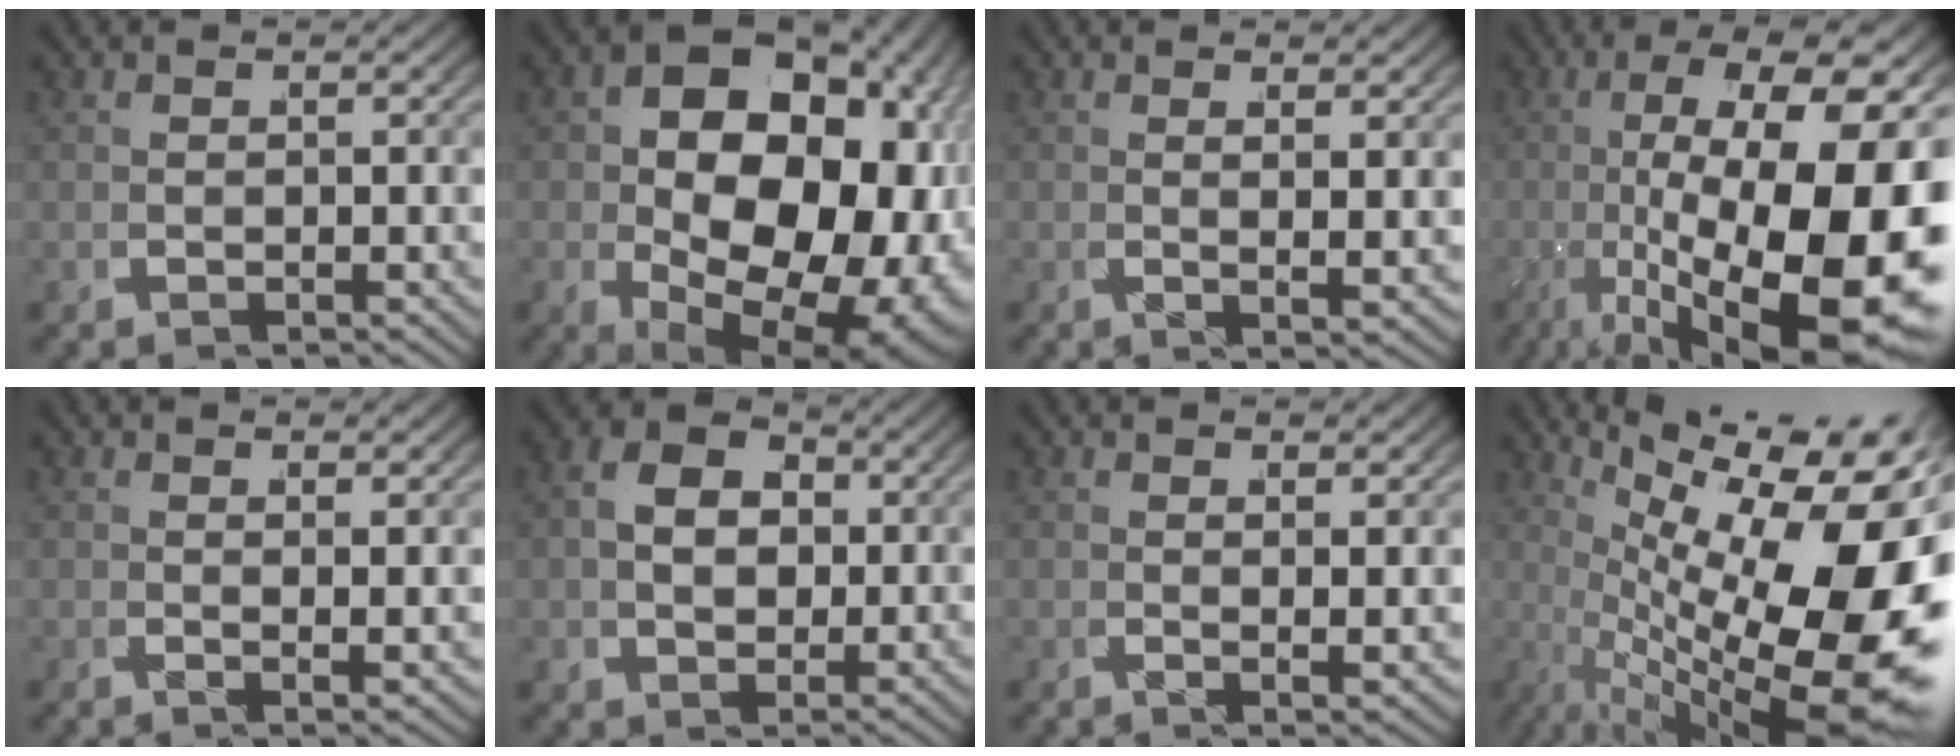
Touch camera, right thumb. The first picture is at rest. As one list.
[{"total": 22.3, "force": [-1.8, 14.7, 16.6], "torque": [-0.293, -0.069, 0.002]}, {"total": 2.1, "force": [0.9, 0.1, 1.9], "torque": [-0.035, -0.006, 0.016]}, {"total": 22.8, "force": [-2.0, 12.5, 19.0], "torque": [-0.331, -0.073, 0.015]}, {"total": 1.5, "force": [0.8, 0.1, 1.3], "torque": [-0.024, -0.006, 0.014]}, {"total": 5.7, "force": [0.9, 4.1, 3.9], "torque": [-0.066, -0.007, 0.019]}, {"total": 1.8, "force": [0.8, 0.1, 1.6], "torque": [-0.030, -0.007, 0.015]}, {"total": 21.6, "force": [0.7, 11.5, 18.3], "torque": [-0.268, -0.054, 0.041]}]